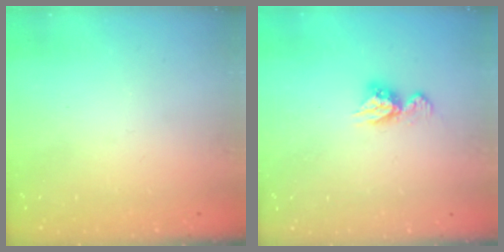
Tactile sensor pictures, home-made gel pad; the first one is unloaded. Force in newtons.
{"total": 7.8, "press": 7.8, "slide": 0.6}